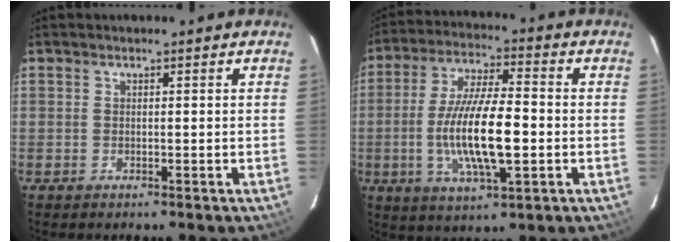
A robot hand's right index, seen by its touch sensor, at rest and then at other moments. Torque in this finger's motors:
{"motor_torque": [1.57, -0.57, 1.05, 0.21]}